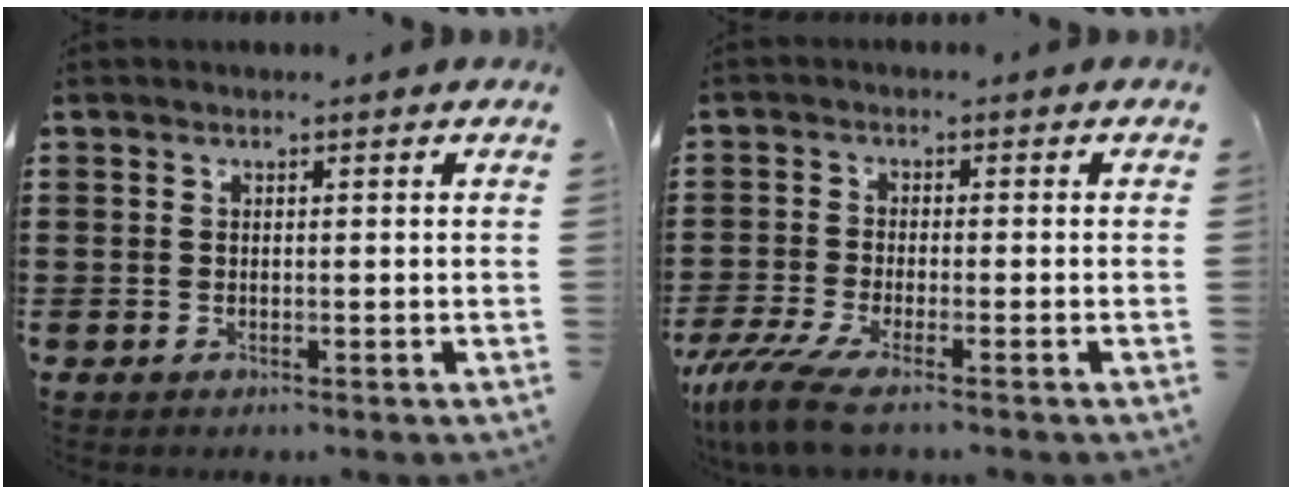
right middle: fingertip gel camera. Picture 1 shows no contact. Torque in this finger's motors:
{"motor_torque": [1.57, -0.39, 0.36, 0.07]}